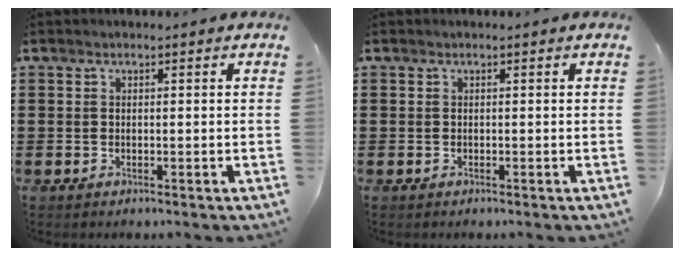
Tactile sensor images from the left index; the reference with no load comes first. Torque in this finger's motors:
{"motor_torque": [-0.01, 0.01, -0.01, 0.00]}